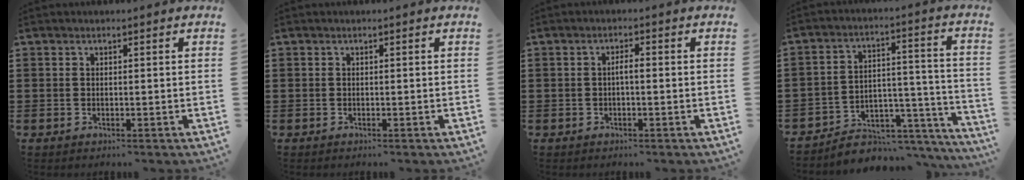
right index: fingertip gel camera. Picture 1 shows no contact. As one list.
[{"total": 0.0}, {"total": 1.6, "force": [-0.3, 0.3, 1.6], "torque": [-0.030, 0.002, -0.007]}, {"total": 5.1, "force": [-4.3, 2.6, 1.2], "torque": [-0.025, 0.008, -0.082]}]